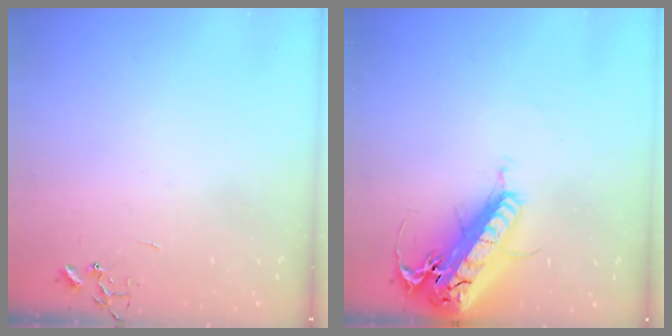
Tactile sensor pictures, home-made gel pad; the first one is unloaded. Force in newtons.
{"total": 26.2, "press": 25.6, "slide": 5.5}